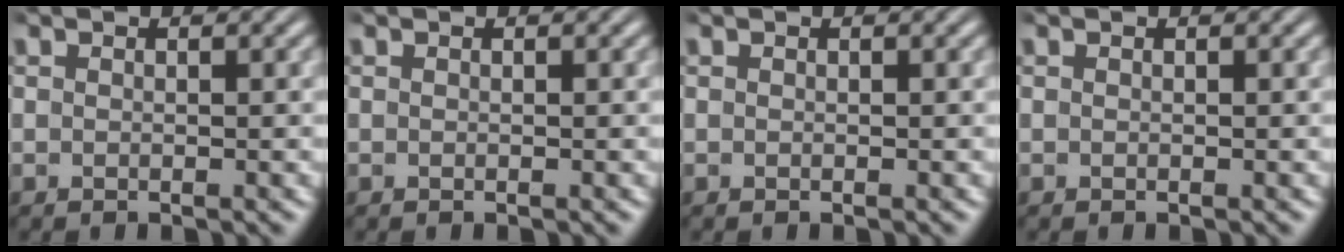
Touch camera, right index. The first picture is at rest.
{"total": 0.0}
{"total": 0.0}
{"total": 0.0}